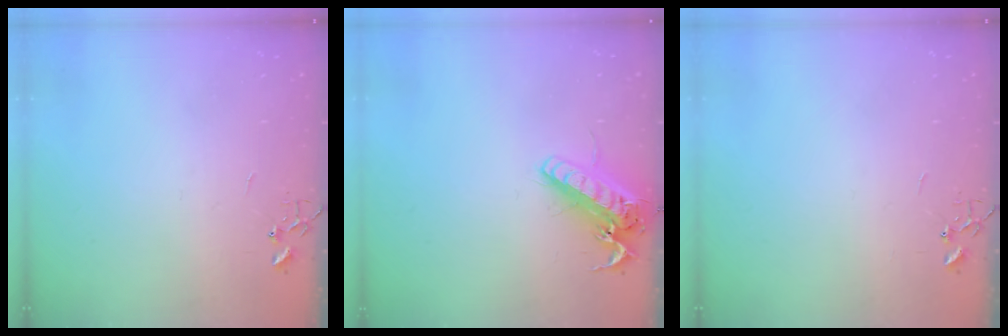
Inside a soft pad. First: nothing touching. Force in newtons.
{"total": 16.4, "press": 16.1, "slide": 3.2}
{"total": 0.0}